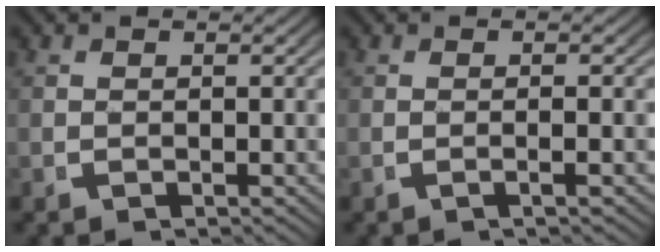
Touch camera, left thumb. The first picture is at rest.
{"total": 1.5, "force": [-0.3, -0.2, 1.5], "torque": [-0.034, 0.004, -0.006]}